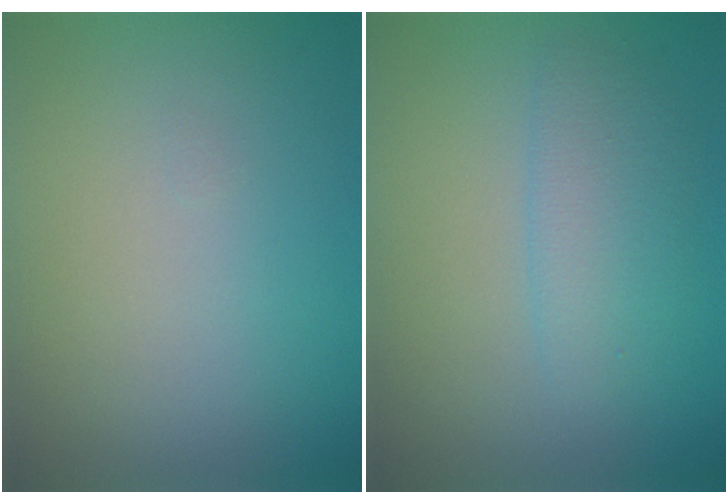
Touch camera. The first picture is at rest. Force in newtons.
{"total": 2.4, "press": 2.4, "slide": 0.1}